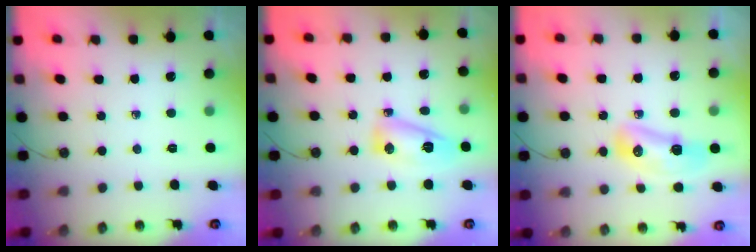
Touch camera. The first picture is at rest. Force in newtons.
{"total": 9.3, "press": 9.3, "slide": 0.7}
{"total": 9.0, "press": 8.9, "slide": 1.4}